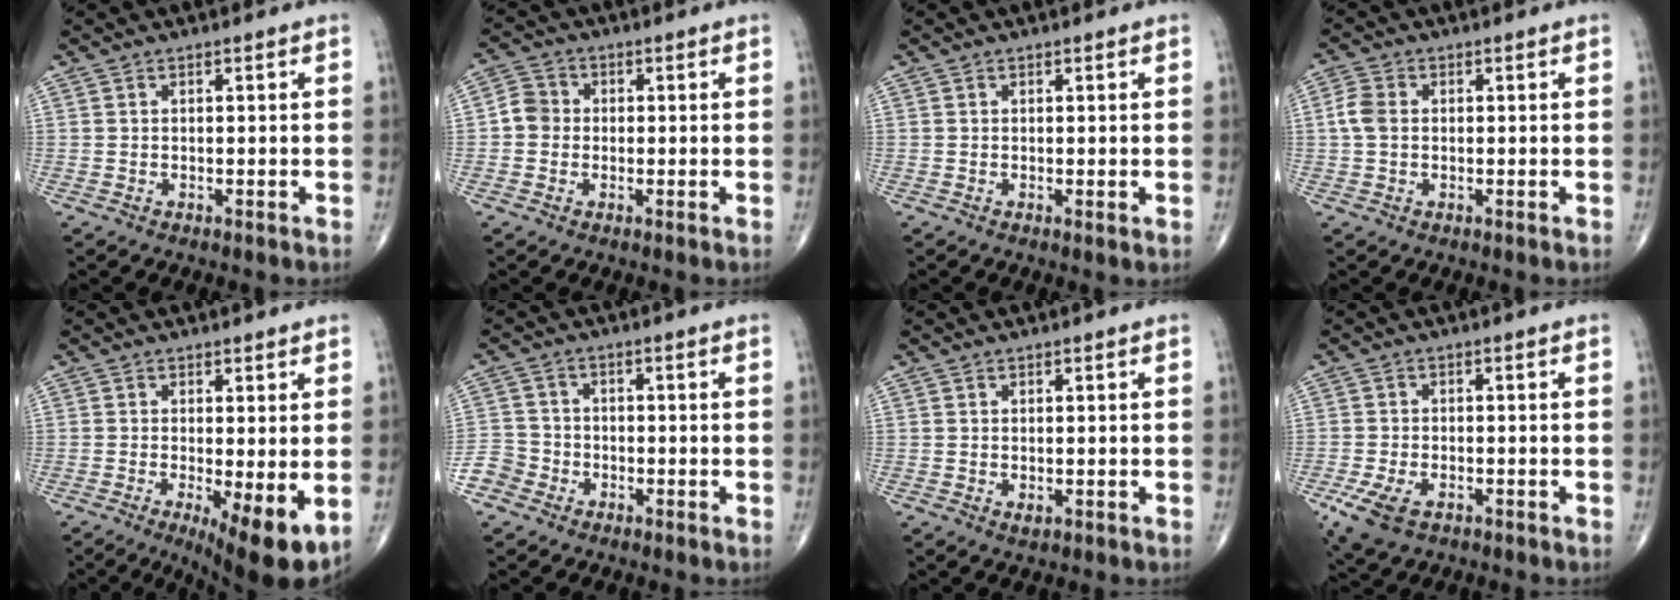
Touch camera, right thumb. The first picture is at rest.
{"total": 4.2, "force": [-0.4, 3.9, 1.6], "torque": [-0.013, 0.011, -0.016]}
{"total": 0.6, "force": [0.2, 0.2, 0.6], "torque": [-0.012, -0.003, 0.000]}
{"total": 3.8, "force": [0.1, 2.8, 2.6], "torque": [-0.059, 0.010, -0.003]}
{"total": 9.9, "force": [-2.3, 2.9, 9.1], "torque": [-0.134, -0.025, -0.029]}
{"total": 5.0, "force": [-2.9, 4.1, 0.7], "torque": [0.003, 0.014, -0.063]}
{"total": 0.9, "force": [-0.1, 0.6, 0.7], "torque": [-0.011, -0.003, -0.001]}
{"total": 6.5, "force": [-3.2, 3.6, 4.4], "torque": [-0.096, -0.001, -0.054]}